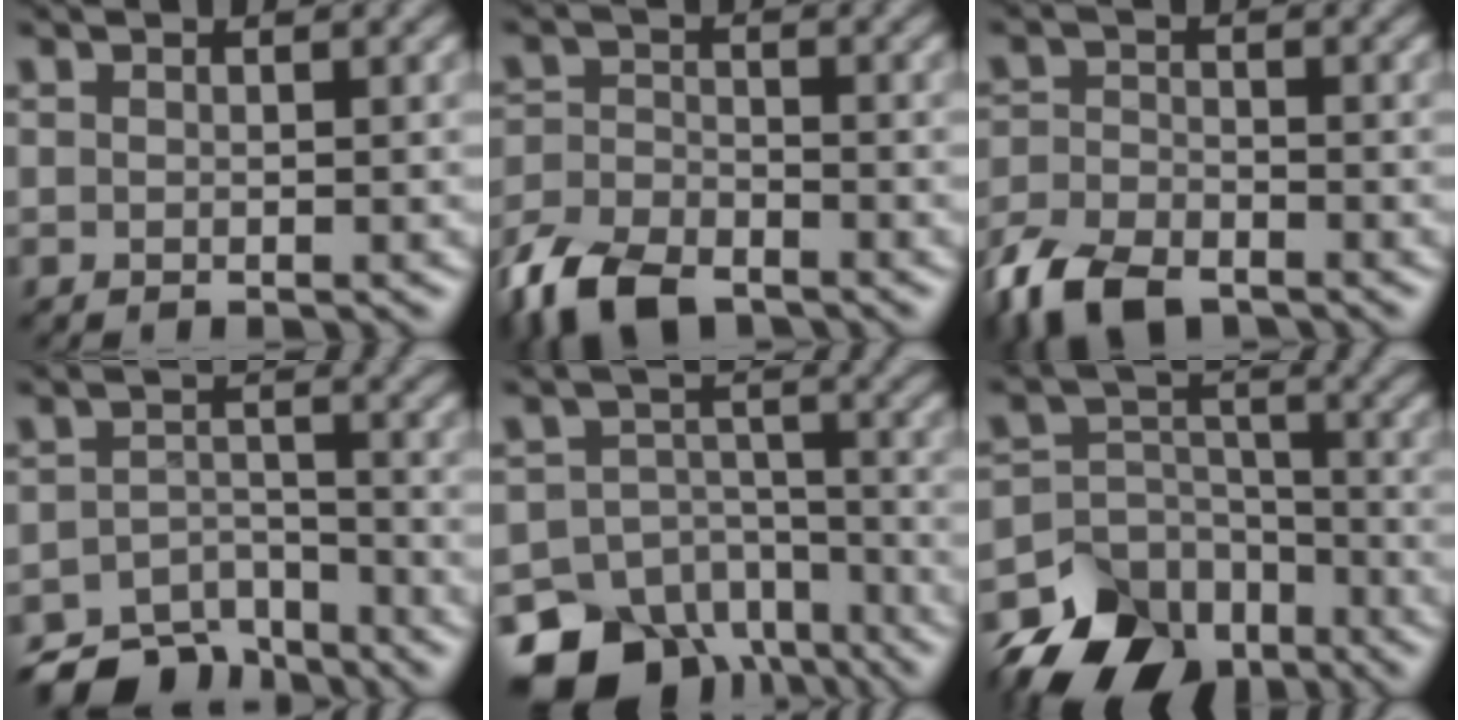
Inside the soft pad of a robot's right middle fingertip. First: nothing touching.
{"total": 6.7, "force": [-5.1, 2.9, 3.2], "torque": [-0.074, -0.005, -0.110]}
{"total": 6.0, "force": [-4.5, 2.6, 2.9], "torque": [-0.069, -0.006, -0.099]}
{"total": 5.7, "force": [-5.2, 2.1, 0.9], "torque": [-0.012, -0.006, -0.092]}
{"total": 14.1, "force": [-10.2, 8.9, 3.7], "torque": [-0.078, -0.033, -0.158]}
{"total": 11.2, "force": [-8.5, 6.7, 2.9], "torque": [-0.048, -0.008, -0.143]}